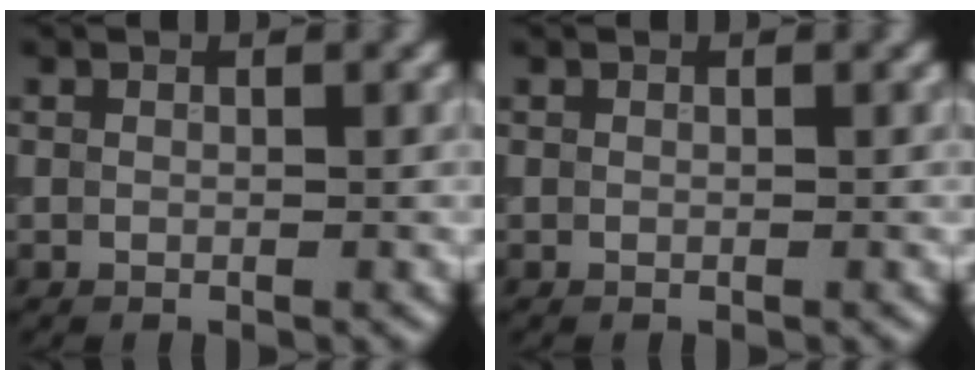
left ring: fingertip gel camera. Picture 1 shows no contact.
{"total": 0.0}